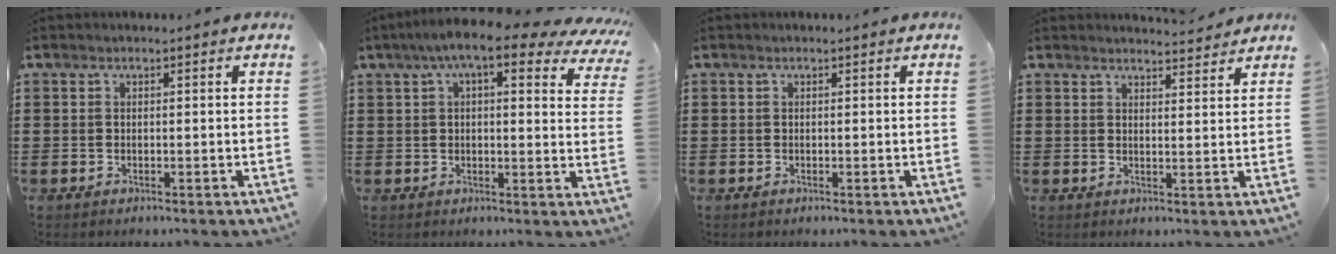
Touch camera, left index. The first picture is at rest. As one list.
[{"total": 8.7, "force": [5.7, 1.2, 6.5], "torque": [-0.122, -0.013, 0.095]}, {"total": 0.0}, {"total": 3.0, "force": [3.0, 0.1, 0.3], "torque": [-0.006, -0.013, 0.054]}]